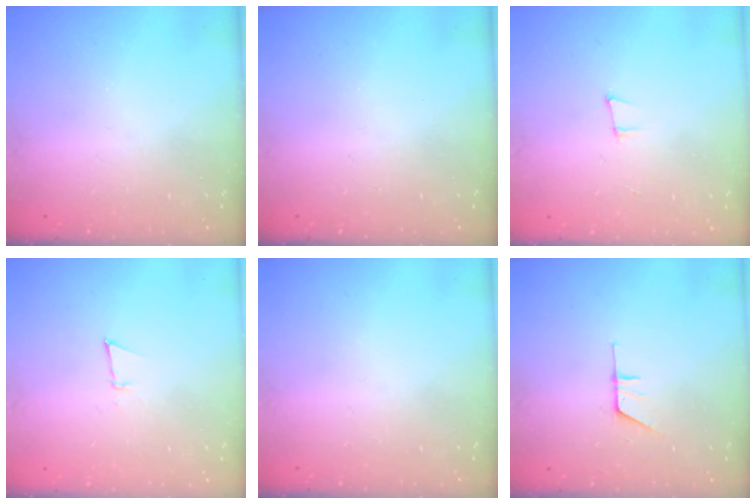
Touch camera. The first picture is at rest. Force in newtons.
{"total": 0.0}
{"total": 5.0, "press": 4.1, "slide": 2.9}
{"total": 3.8, "press": 3.7, "slide": 0.6}
{"total": 0.0}
{"total": 5.4, "press": 5.4, "slide": 0.5}